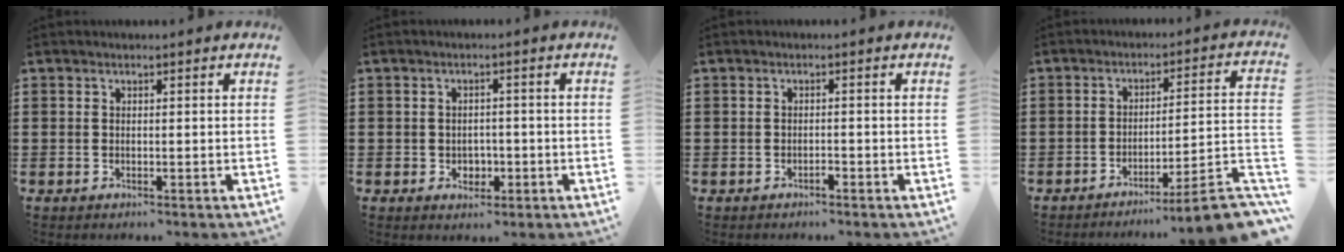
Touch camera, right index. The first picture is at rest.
{"total": 2.2, "force": [-0.7, 1.9, 0.8], "torque": [-0.014, 0.001, -0.017]}
{"total": 0.9, "force": [-0.9, 0.1, 0.4], "torque": [-0.011, -0.003, -0.017]}
{"total": 6.5, "force": [-4.7, -0.2, 4.5], "torque": [-0.072, -0.015, -0.092]}